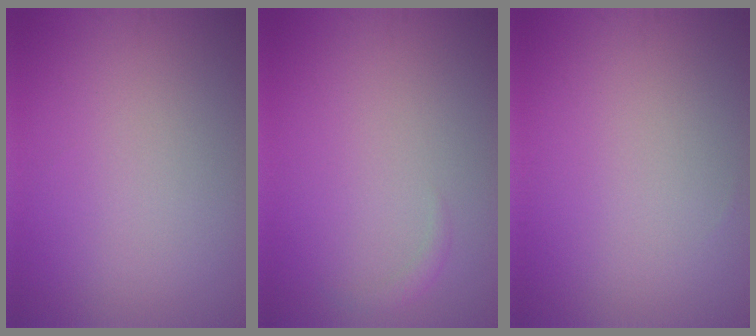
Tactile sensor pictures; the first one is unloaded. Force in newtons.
{"total": 0.8, "press": 0.8, "slide": 0.0}
{"total": 0.0}